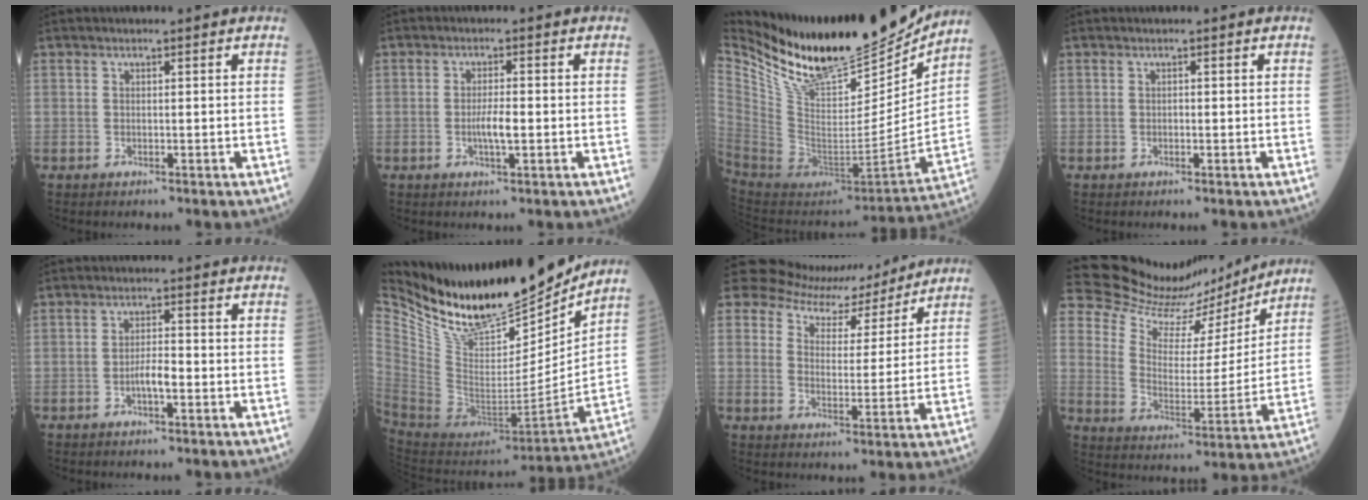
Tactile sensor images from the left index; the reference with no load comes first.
{"total": 3.1, "force": [-0.7, 0.5, 3.0], "torque": [-0.060, -0.001, -0.012]}
{"total": 27.2, "force": [22.7, 7.1, 13.2], "torque": [-0.243, -0.042, 0.373]}
{"total": 0.0}
{"total": 2.9, "force": [-1.2, 0.6, 2.5], "torque": [-0.045, 0.004, -0.023]}
{"total": 23.8, "force": [20.3, 6.0, 10.9], "torque": [-0.202, -0.041, 0.346]}
{"total": 10.8, "force": [9.9, 4.0, 1.9], "torque": [-0.037, 0.010, 0.144]}
{"total": 15.8, "force": [15.4, 3.1, 2.3], "torque": [-0.058, -0.014, 0.235]}